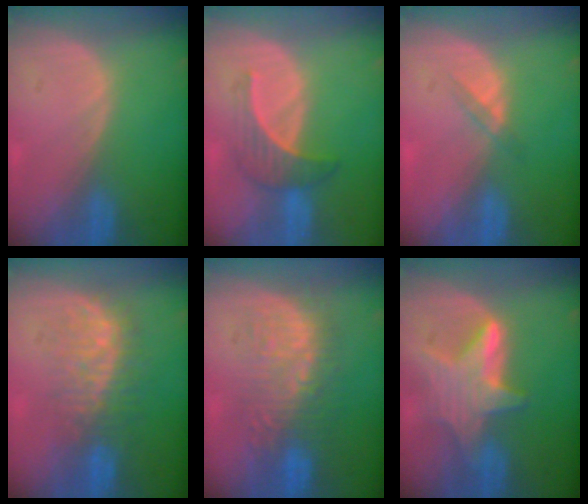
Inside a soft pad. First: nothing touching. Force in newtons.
{"total": 4.5, "press": 4.4, "slide": 0.8}
{"total": 1.8, "press": 1.4, "slide": 1.0}
{"total": 7.9, "press": 7.8, "slide": 1.1}
{"total": 9.0, "press": 8.8, "slide": 1.6}
{"total": 7.1, "press": 7.1, "slide": 0.3}